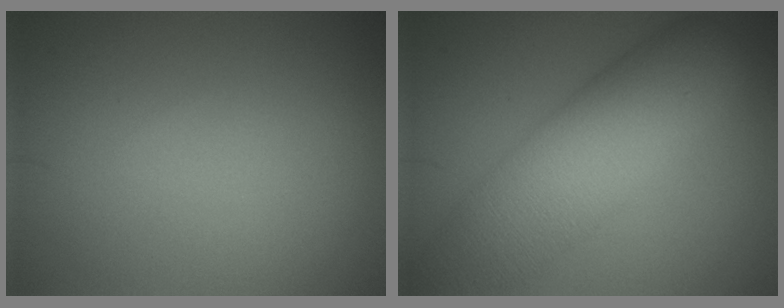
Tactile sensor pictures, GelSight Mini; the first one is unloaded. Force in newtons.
{"total": 9.7, "press": 9.7, "slide": 0.3}